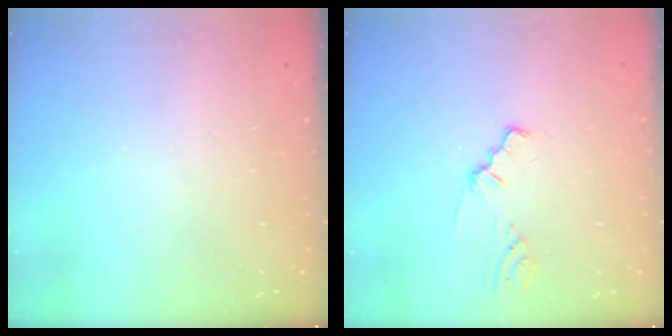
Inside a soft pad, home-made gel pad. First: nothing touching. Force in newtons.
{"total": 0.9, "press": 0.8, "slide": 0.2}